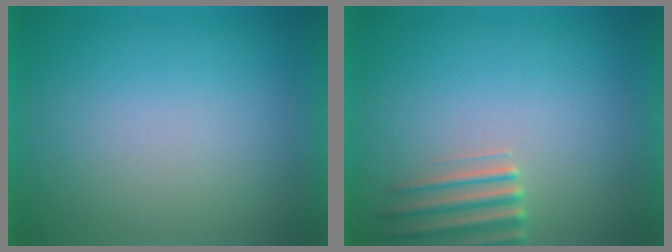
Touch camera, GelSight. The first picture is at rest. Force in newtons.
{"total": 2.8}